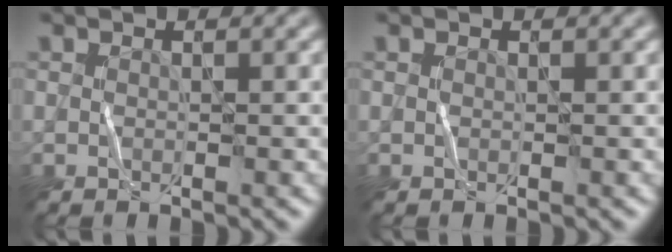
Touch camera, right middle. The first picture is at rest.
{"total": 0.0}